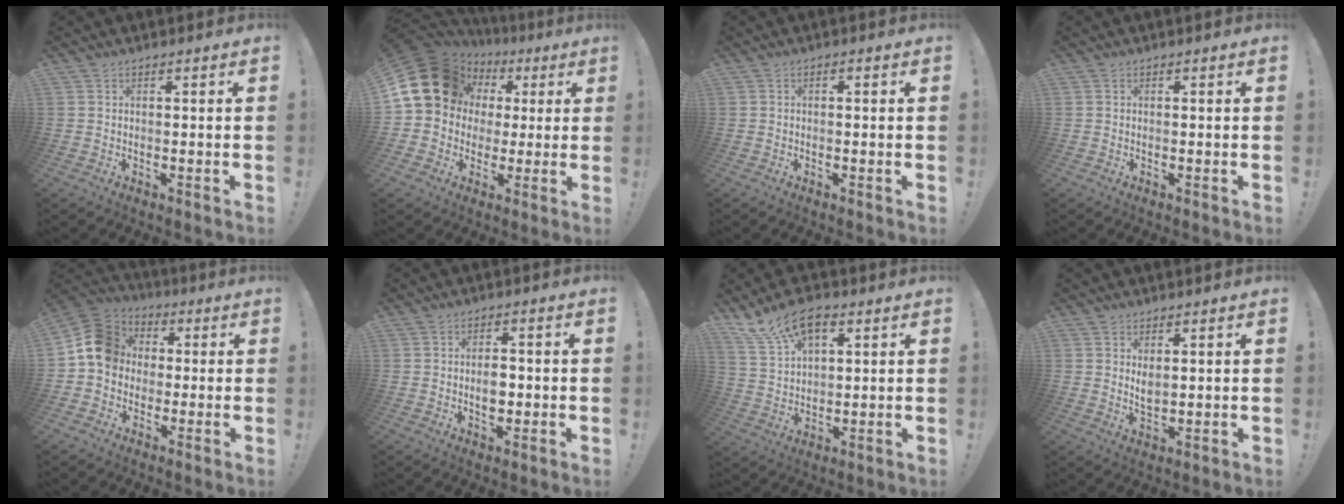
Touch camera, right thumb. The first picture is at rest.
{"total": 19.0, "force": [4.9, 15.5, 9.9], "torque": [-0.165, -0.015, 0.107]}
{"total": 0.8, "force": [-0.6, 0.1, 0.6], "torque": [-0.008, 0.001, -0.009]}
{"total": 0.0}
{"total": 13.3, "force": [1.1, 11.3, 6.9], "torque": [-0.103, 0.019, 0.026]}
{"total": 4.5, "force": [-0.8, 3.1, 3.1], "torque": [-0.025, -0.003, -0.019]}
{"total": 12.1, "force": [6.8, 6.4, 7.7], "torque": [-0.143, -0.022, 0.131]}
{"total": 3.2, "force": [1.7, 1.4, 2.3], "torque": [-0.027, -0.016, 0.027]}